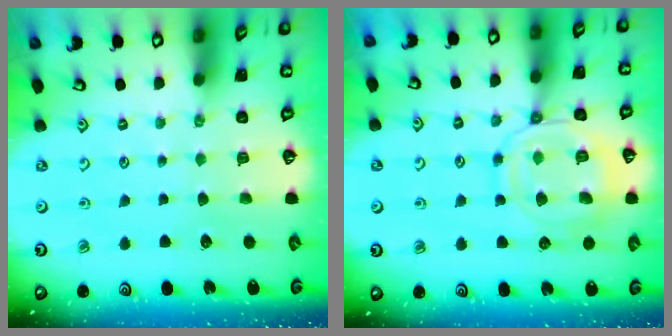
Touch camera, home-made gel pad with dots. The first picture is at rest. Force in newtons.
{"total": 13.4, "press": 13.3, "slide": 1.2}